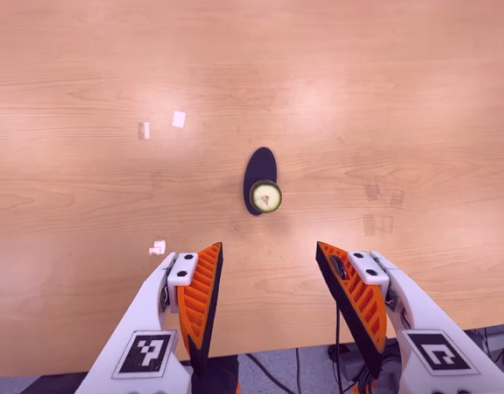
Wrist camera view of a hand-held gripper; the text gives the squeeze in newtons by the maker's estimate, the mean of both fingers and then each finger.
{"total": 0.0}